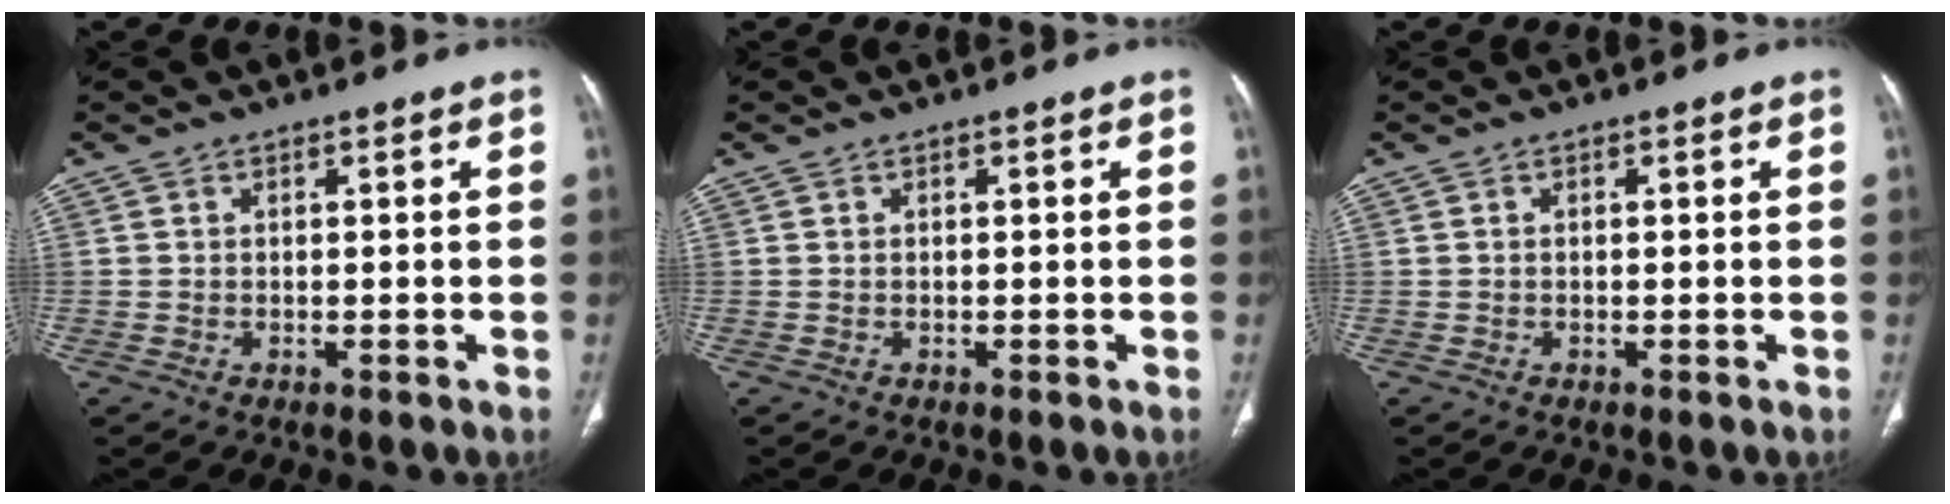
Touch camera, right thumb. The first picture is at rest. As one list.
[{"total": 0.0}, {"total": 0.0}]